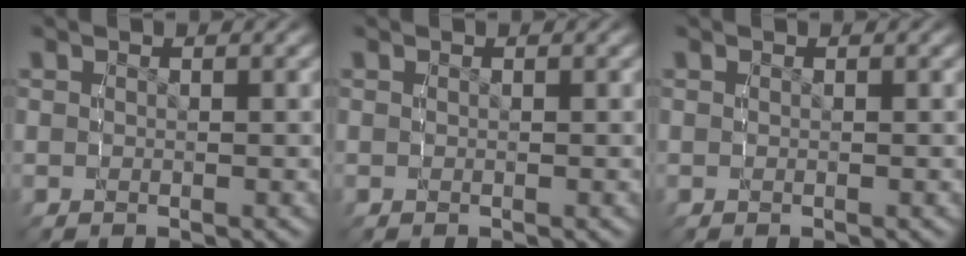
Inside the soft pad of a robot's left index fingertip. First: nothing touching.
{"total": 0.0}
{"total": 0.0}